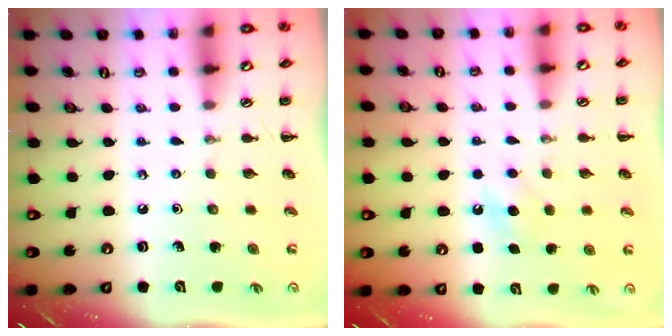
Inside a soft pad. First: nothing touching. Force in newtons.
{"total": 6.2, "press": 6.0, "slide": 1.6}